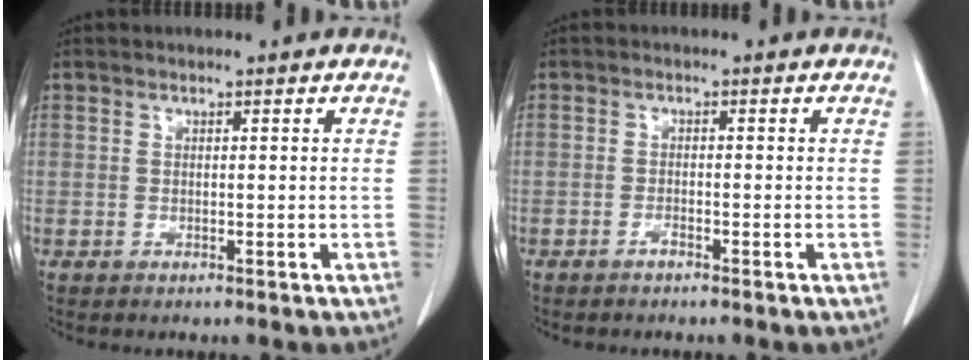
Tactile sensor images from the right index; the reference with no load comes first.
{"total": 1.0, "force": [-0.8, 0.1, 0.5], "torque": [-0.011, 0.001, -0.014]}